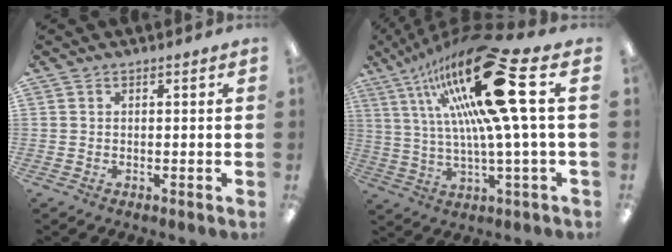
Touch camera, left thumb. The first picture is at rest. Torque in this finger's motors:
{"motor_torque": [2.49, 2.52, 1.93, -0.84, 0.27]}